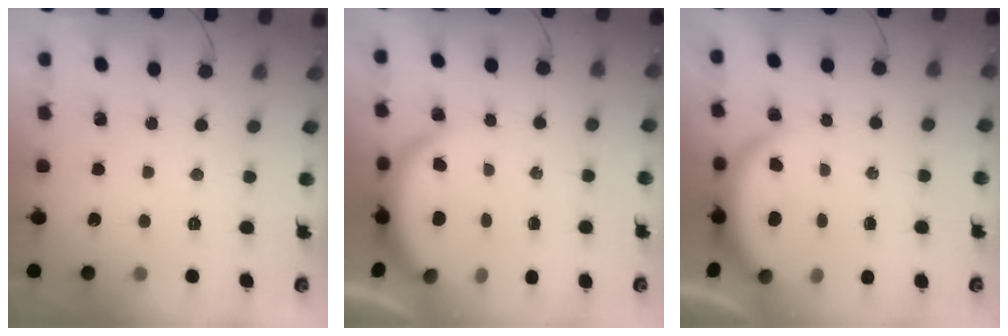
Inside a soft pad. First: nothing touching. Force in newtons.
{"total": 4.0, "press": 3.9, "slide": 0.3}
{"total": 3.9, "press": 3.9, "slide": 0.2}